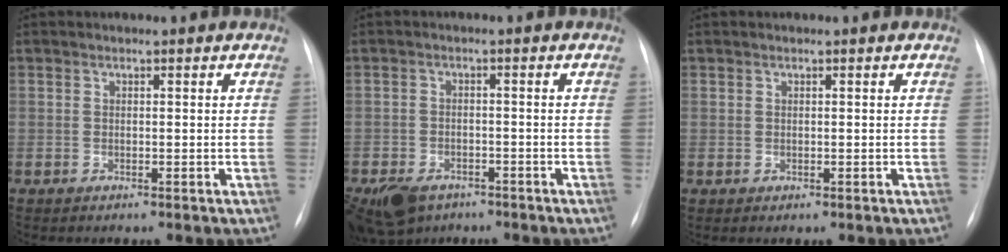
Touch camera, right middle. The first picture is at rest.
{"total": 10.6, "force": [-7.0, 6.7, 4.4], "torque": [-0.111, -0.006, -0.107]}
{"total": 0.0}